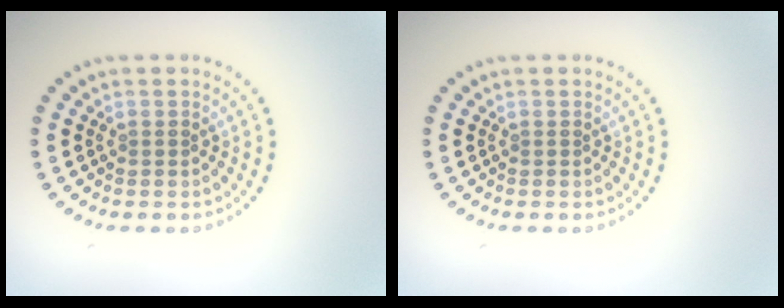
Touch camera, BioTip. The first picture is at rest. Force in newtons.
{"total": 0.0}